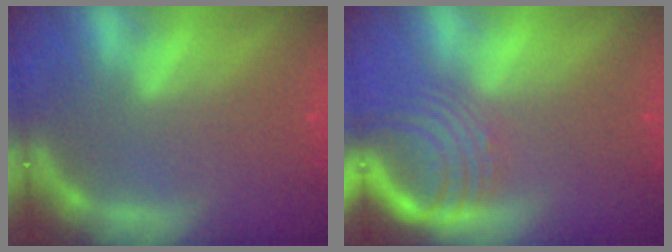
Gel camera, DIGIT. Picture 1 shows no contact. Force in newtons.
{"total": 7.6}